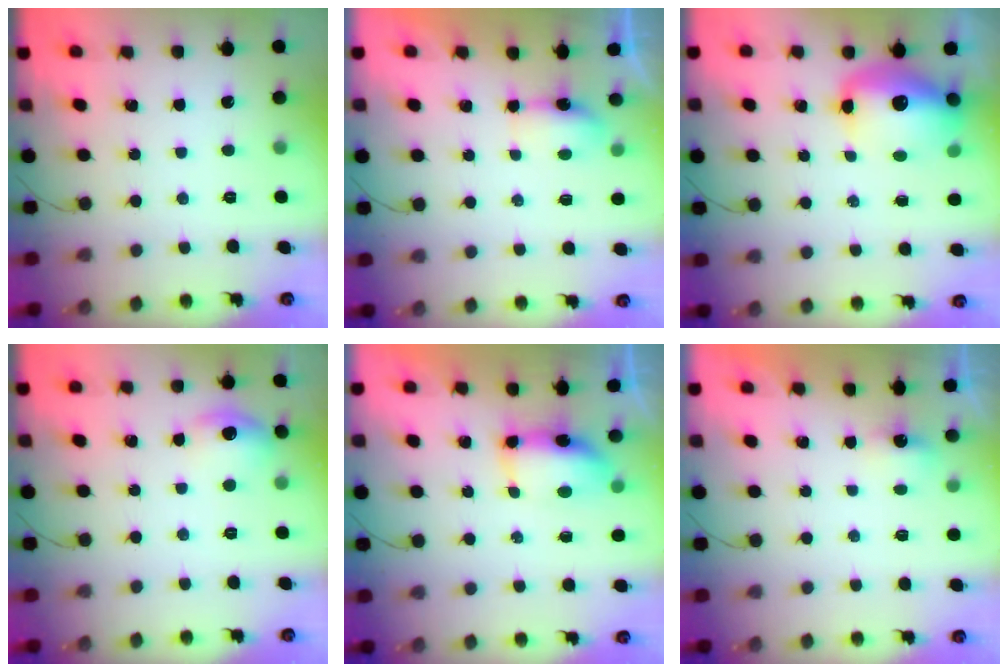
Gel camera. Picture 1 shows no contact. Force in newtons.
{"total": 3.9, "press": 3.7, "slide": 1.3}
{"total": 13.0, "press": 12.6, "slide": 3.1}
{"total": 8.9, "press": 8.8, "slide": 1.4}
{"total": 6.9, "press": 6.8, "slide": 0.7}
{"total": 2.7, "press": 2.6, "slide": 0.6}